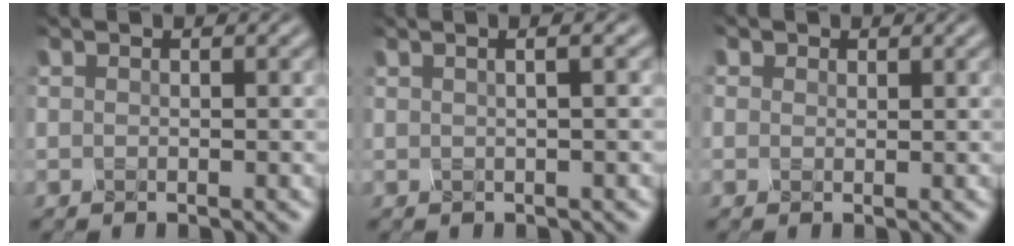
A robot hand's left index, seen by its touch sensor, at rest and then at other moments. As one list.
[{"total": 4.3, "force": [1.7, 2.1, 3.3], "torque": [-0.023, 0.040, 0.006]}, {"total": 1.4, "force": [-0.5, -0.5, -1.2], "torque": [0.013, -0.005, 0.012]}]